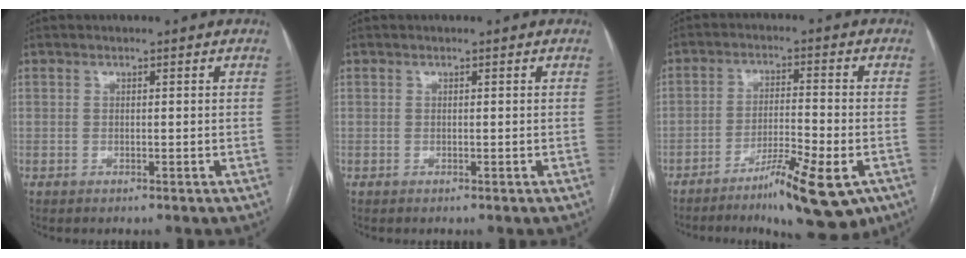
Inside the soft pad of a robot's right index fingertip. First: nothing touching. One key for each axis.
{"total": 0.0}
{"total": 11.8, "fx": -6.9, "fy": 1.7, "fz": 9.3, "tx": -0.139, "ty": -0.013, "tz": -0.105}